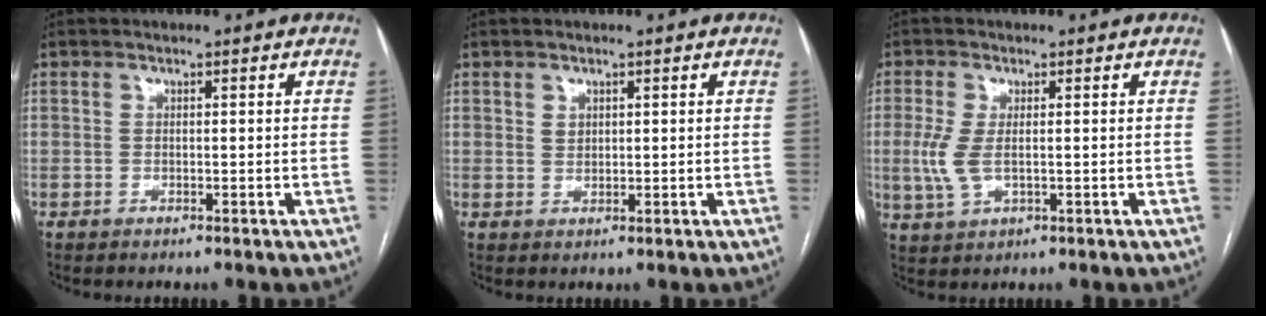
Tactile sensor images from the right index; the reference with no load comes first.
{"total": 1.3, "force": [0.6, 0.9, 0.5], "torque": [-0.006, -0.002, 0.012]}
{"total": 4.6, "force": [-0.2, 2.0, 4.1], "torque": [-0.108, -0.009, 0.001]}